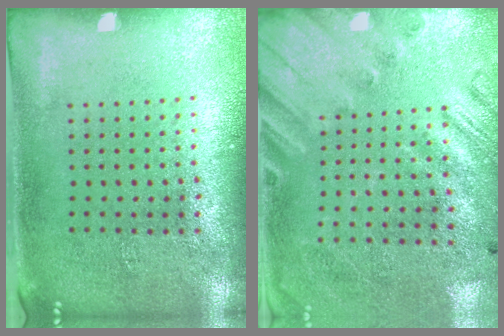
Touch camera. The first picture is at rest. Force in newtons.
{"total": 2.6, "press": 1.8, "slide": 1.8}